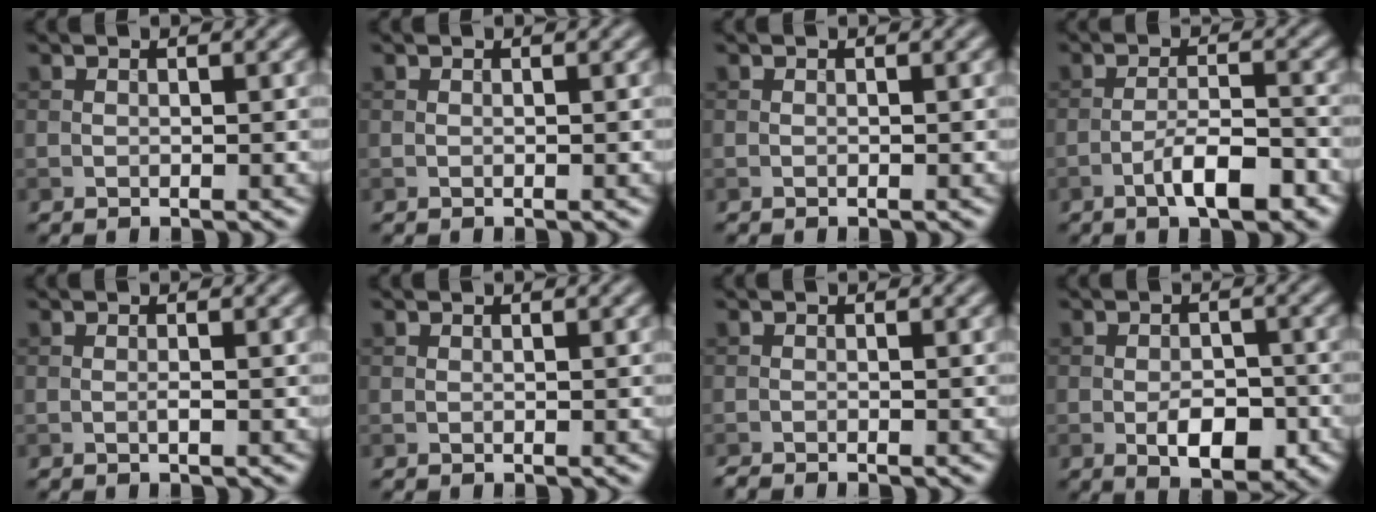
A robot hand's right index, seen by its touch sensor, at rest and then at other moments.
{"total": 0.0}
{"total": 0.0}
{"total": 5.0, "force": [-2.8, 1.3, 3.9], "torque": [-0.068, 0.007, -0.047]}
{"total": 0.6, "force": [-0.2, 0.0, 0.5], "torque": [-0.011, 0.000, -0.005]}
{"total": 0.0}
{"total": 1.2, "force": [-1.2, 0.0, 0.4], "torque": [-0.010, -0.003, -0.023]}
{"total": 4.8, "force": [-1.8, 2.5, 3.6], "torque": [-0.053, -0.003, -0.027]}